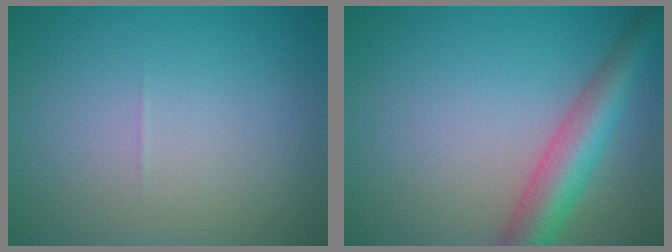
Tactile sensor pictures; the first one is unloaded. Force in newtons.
{"total": 5.3, "press": 5.3, "slide": 0.2}